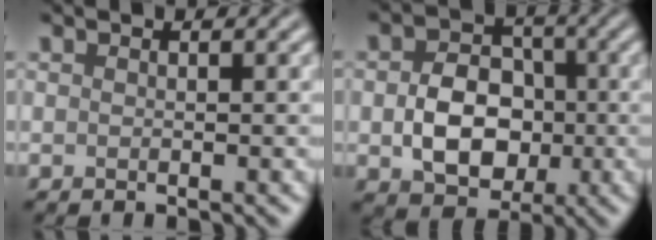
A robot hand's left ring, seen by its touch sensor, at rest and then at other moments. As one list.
[{"total": 6.4, "force": [-0.9, 4.9, 4.1], "torque": [-0.073, -0.005, -0.011]}]